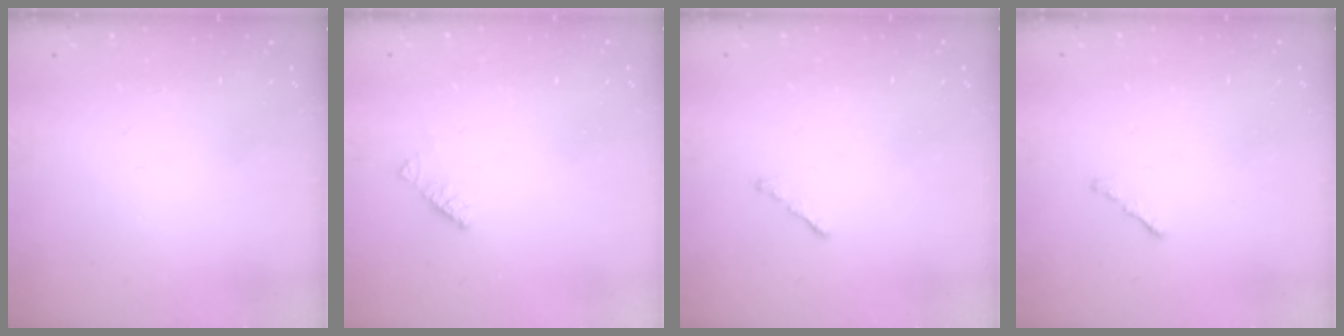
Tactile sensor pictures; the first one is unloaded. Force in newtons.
{"total": 2.6, "press": 2.6, "slide": 0.4}
{"total": 0.7, "press": 0.5, "slide": 0.5}
{"total": 0.6, "press": 0.5, "slide": 0.4}